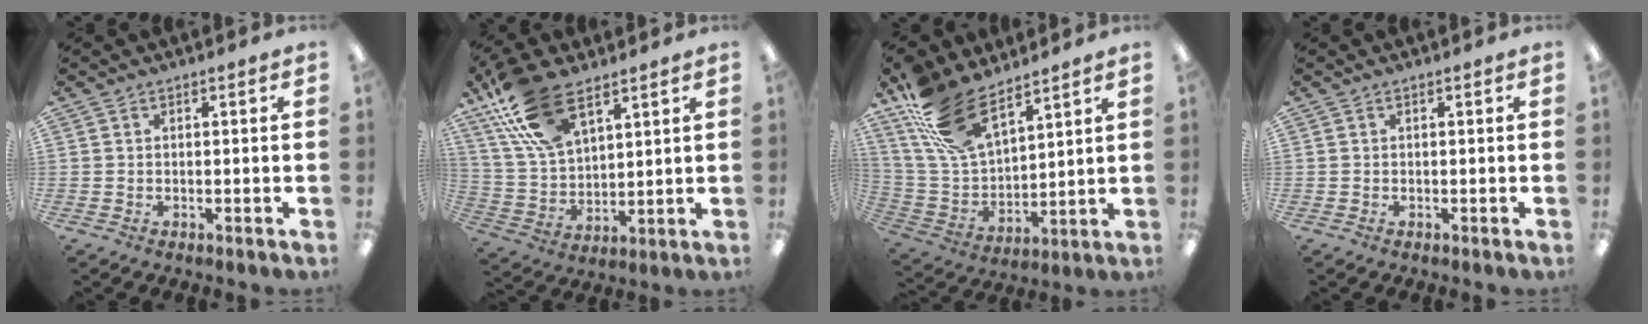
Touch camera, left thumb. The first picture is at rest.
{"total": 18.4, "force": [11.5, 9.2, 11.0], "torque": [-0.243, -0.034, 0.211]}
{"total": 19.2, "force": [12.9, 9.1, 10.9], "torque": [-0.248, -0.055, 0.241]}
{"total": 0.0}